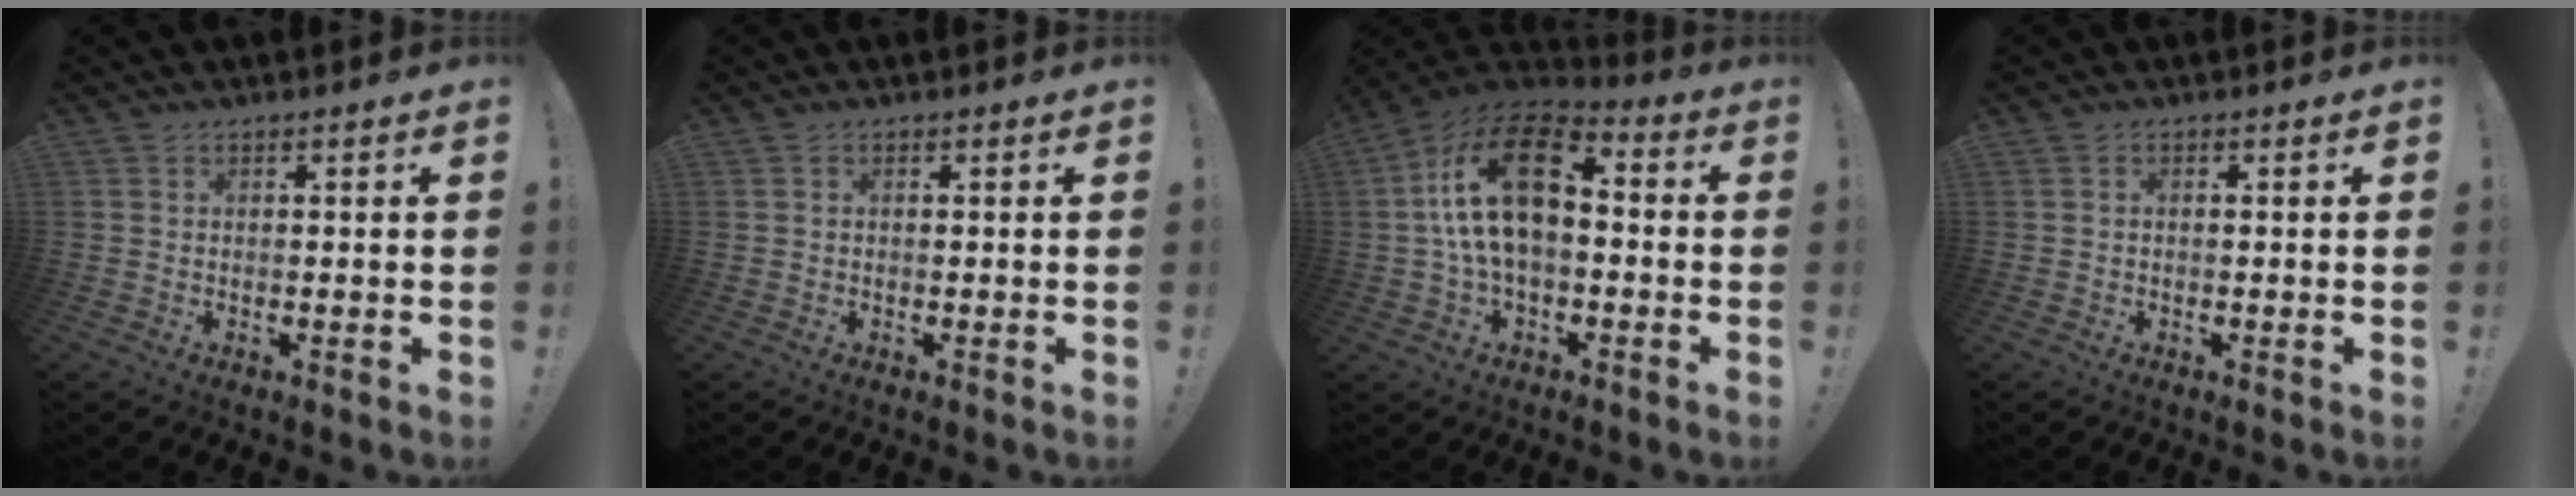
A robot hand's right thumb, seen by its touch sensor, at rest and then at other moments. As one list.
[{"total": 0.0}, {"total": 19.4, "force": [2.3, 11.1, 15.7], "torque": [-0.280, 0.013, 0.044]}, {"total": 0.5, "force": [-0.2, 0.0, 0.5], "torque": [-0.018, 0.003, -0.002]}]